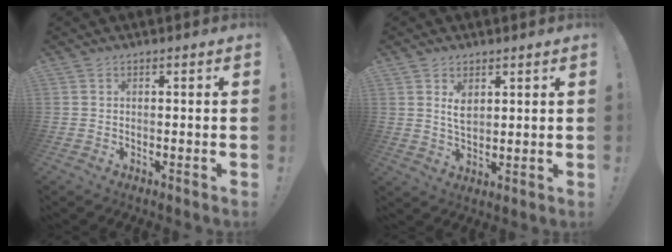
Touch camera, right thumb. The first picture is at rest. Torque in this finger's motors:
{"motor_torque": [0.17, -0.27, -0.21, 0.31, 0.01]}